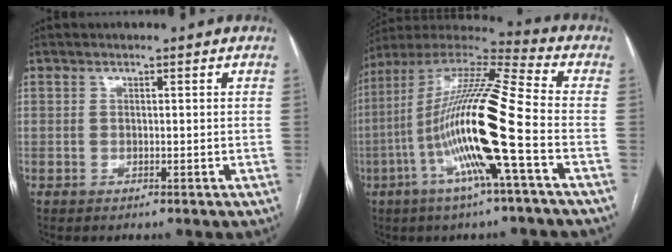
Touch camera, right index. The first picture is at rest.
{"total": 19.1, "force": [-5.0, -0.2, 18.5], "torque": [-0.361, -0.002, -0.106]}